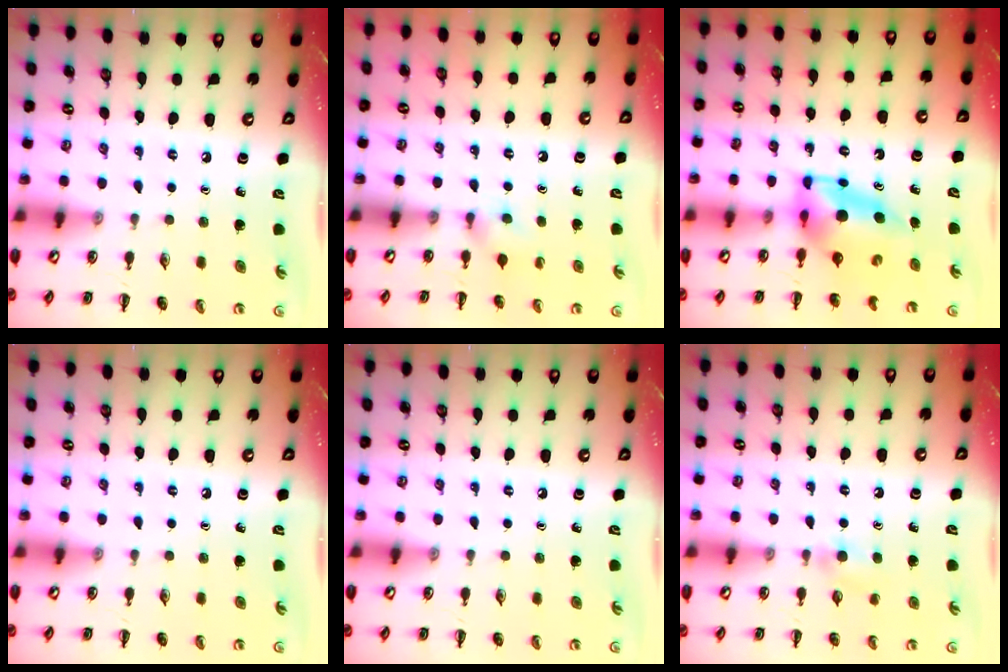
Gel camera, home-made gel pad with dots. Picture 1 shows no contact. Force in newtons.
{"total": 3.5, "press": 3.2, "slide": 1.5}
{"total": 6.8, "press": 6.7, "slide": 1.4}
{"total": 0.0}
{"total": 0.0}
{"total": 5.1, "press": 4.8, "slide": 1.8}